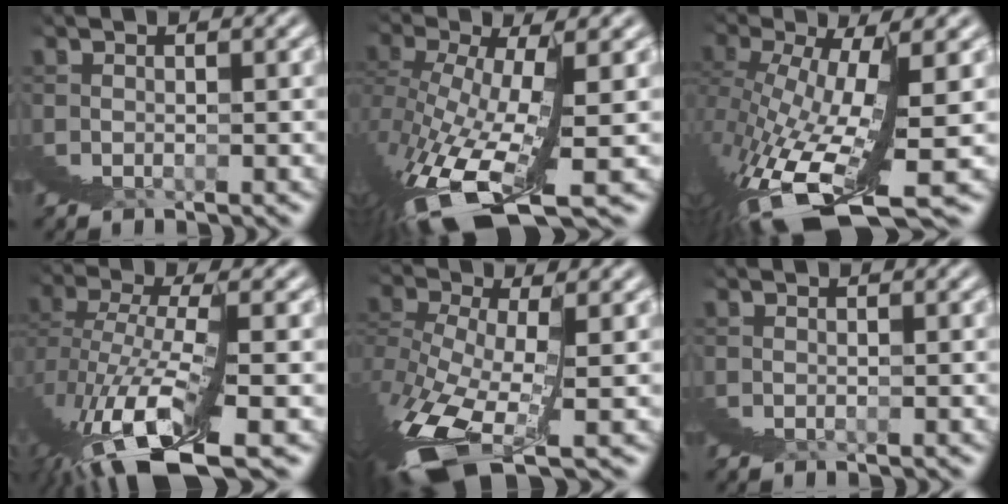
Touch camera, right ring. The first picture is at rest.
{"total": 7.3, "force": [-2.1, 1.4, 6.9], "torque": [-0.136, -0.026, -0.006]}
{"total": 8.6, "force": [-1.7, 2.0, 8.2], "torque": [-0.163, -0.026, 0.002]}
{"total": 7.2, "force": [-2.4, 1.4, 6.6], "torque": [-0.133, -0.006, -0.026]}
{"total": 4.8, "force": [-2.0, 0.6, 4.3], "torque": [-0.081, -0.020, -0.010]}
{"total": 0.0}